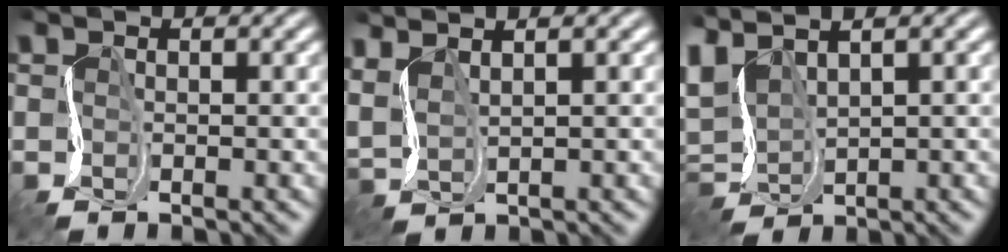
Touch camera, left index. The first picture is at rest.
{"total": 4.8, "force": [3.0, 2.0, 3.2], "torque": [-0.084, 0.025, 0.054]}
{"total": 4.4, "force": [1.3, 2.4, 3.4], "torque": [-0.092, 0.000, 0.024]}